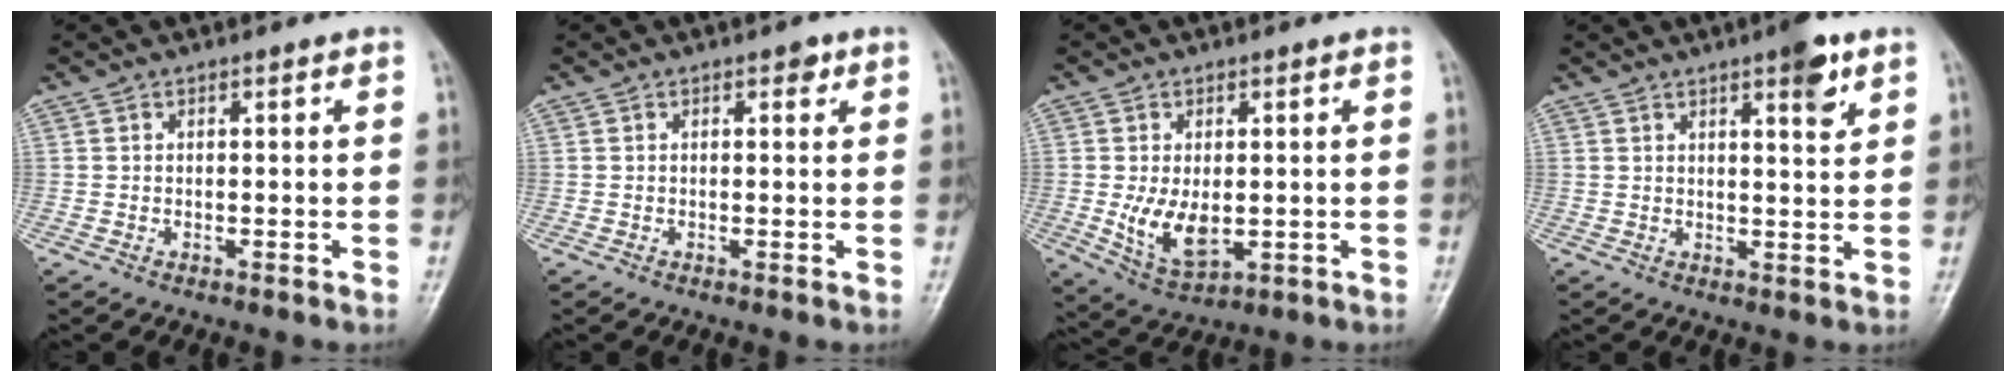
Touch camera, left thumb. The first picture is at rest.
{"total": 1.4, "force": [0.7, 0.8, 0.8], "torque": [0.000, 0.000, 0.005]}
{"total": 7.9, "force": [-0.6, 4.6, 6.4], "torque": [-0.107, -0.016, 0.003]}
{"total": 5.6, "force": [3.2, 1.4, 4.4], "torque": [-0.051, -0.016, 0.042]}